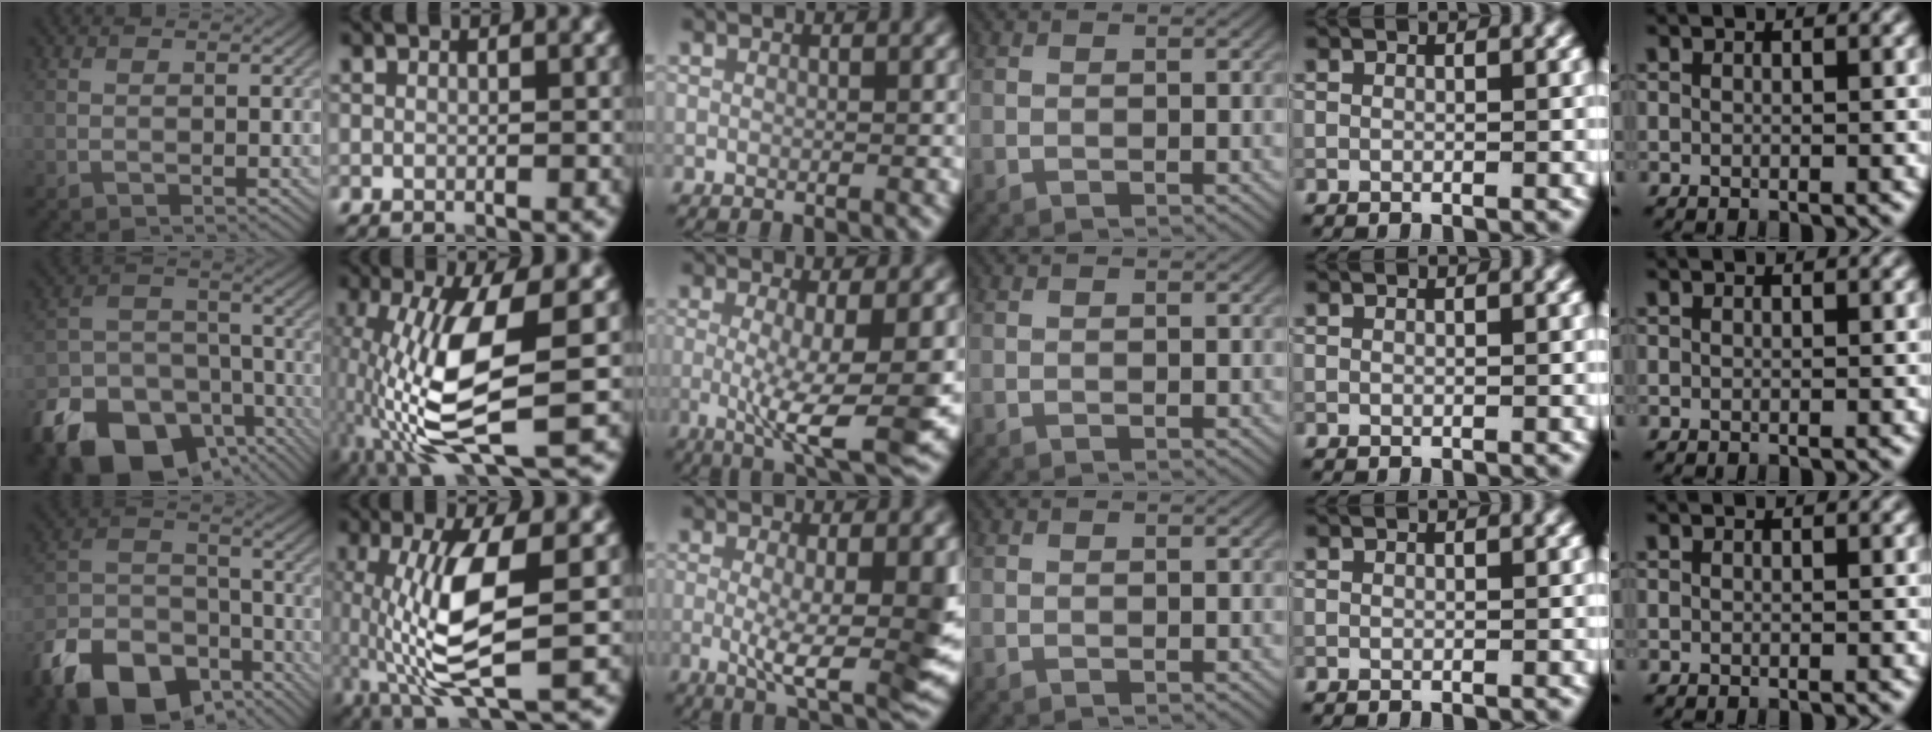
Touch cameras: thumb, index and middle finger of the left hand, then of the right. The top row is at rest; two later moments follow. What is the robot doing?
{"motion": "lift_and_place", "object": "calculator"}